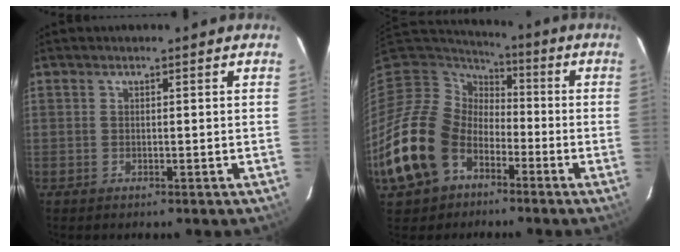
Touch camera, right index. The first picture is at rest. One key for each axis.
{"total": 20.0, "fx": -9.0, "fy": 14.9, "fz": 9.9, "tx": -0.258, "ty": -0.001, "tz": -0.159}